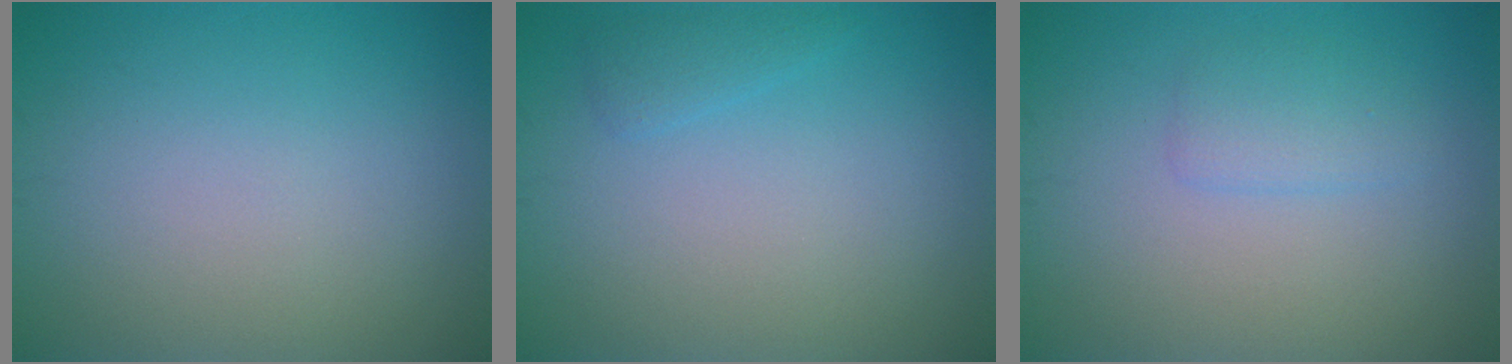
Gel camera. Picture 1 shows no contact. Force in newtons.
{"total": 1.1, "press": 1.1, "slide": 0.1}
{"total": 1.7, "press": 1.7, "slide": 0.2}